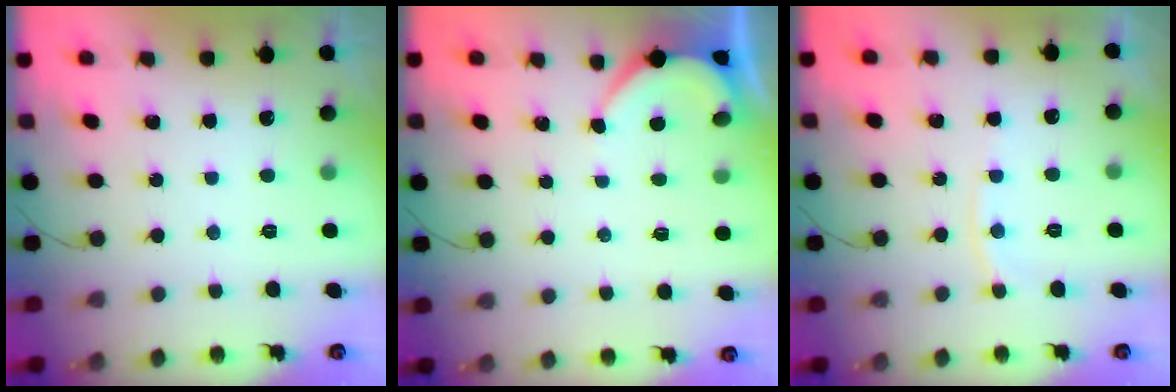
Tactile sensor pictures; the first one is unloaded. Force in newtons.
{"total": 2.6, "press": 2.6, "slide": 0.4}
{"total": 6.3, "press": 6.2, "slide": 1.0}